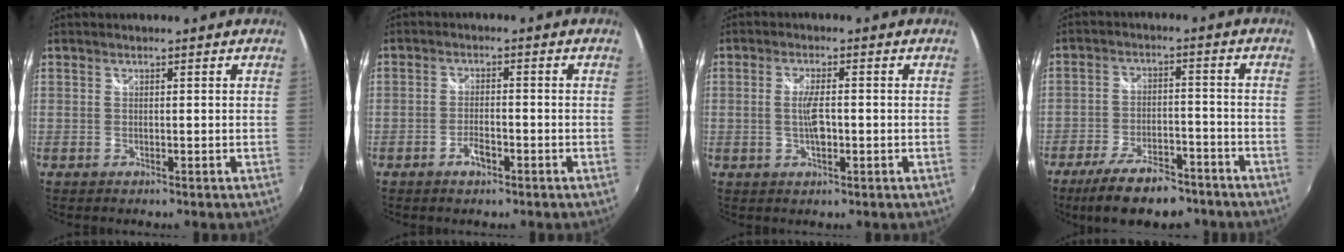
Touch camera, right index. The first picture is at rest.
{"total": 3.2, "force": [-2.0, 1.2, 2.2], "torque": [-0.051, 0.000, -0.037]}
{"total": 3.9, "force": [-0.6, 1.0, 3.8], "torque": [-0.070, -0.002, -0.008]}
{"total": 13.8, "force": [-10.6, 4.8, 7.3], "torque": [-0.154, -0.013, -0.167]}